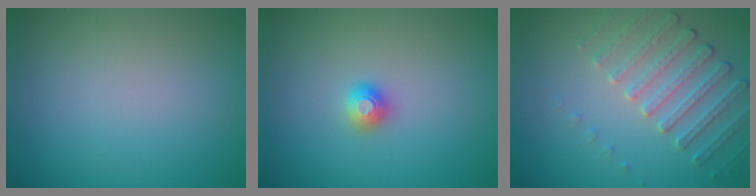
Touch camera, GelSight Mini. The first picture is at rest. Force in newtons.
{"total": 1.5, "press": 1.5, "slide": 0.2}
{"total": 3.0, "press": 2.7, "slide": 1.3}